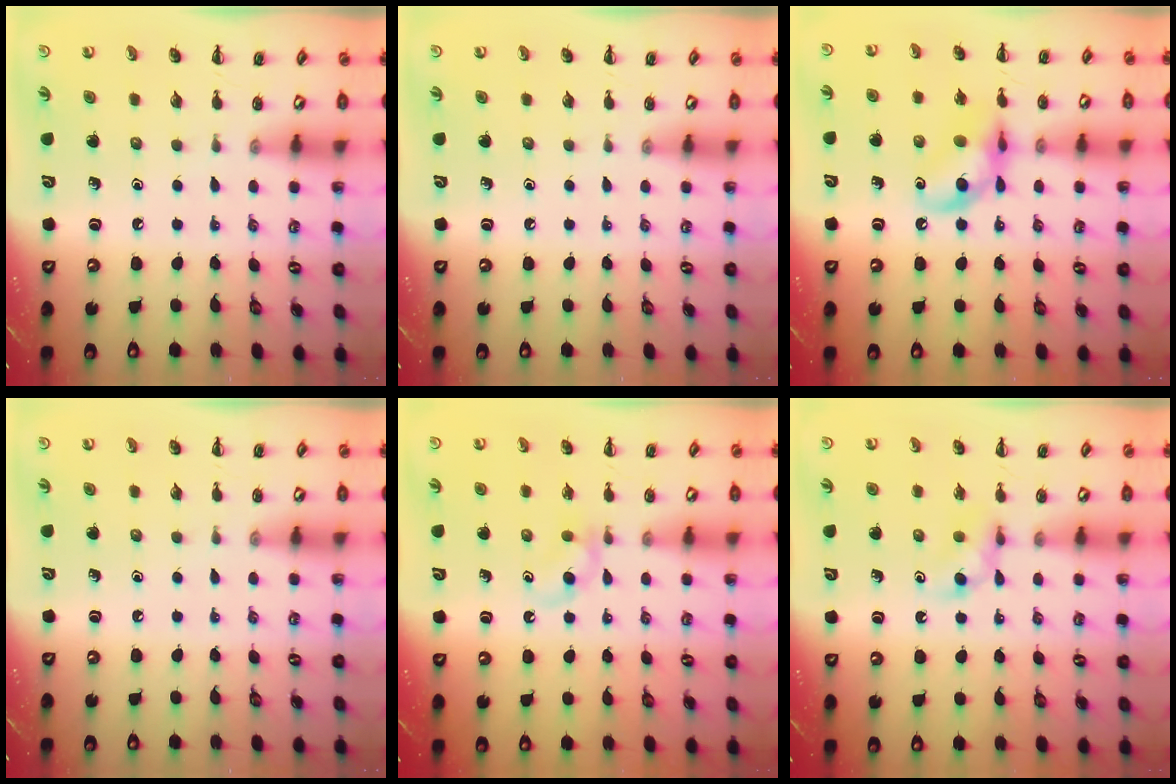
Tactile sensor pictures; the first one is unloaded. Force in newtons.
{"total": 0.0}
{"total": 14.1, "press": 13.9, "slide": 2.4}
{"total": 0.0}
{"total": 4.9, "press": 4.5, "slide": 1.9}
{"total": 3.8, "press": 3.4, "slide": 1.5}